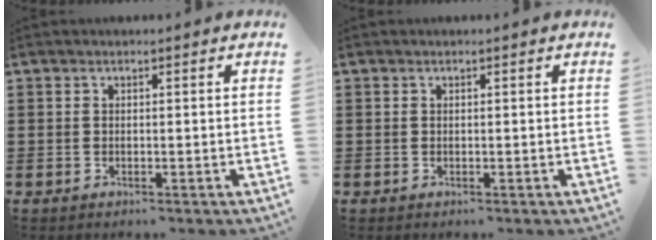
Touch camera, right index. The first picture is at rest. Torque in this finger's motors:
{"motor_torque": [0.16, 0.01, 0.02, 0.01]}